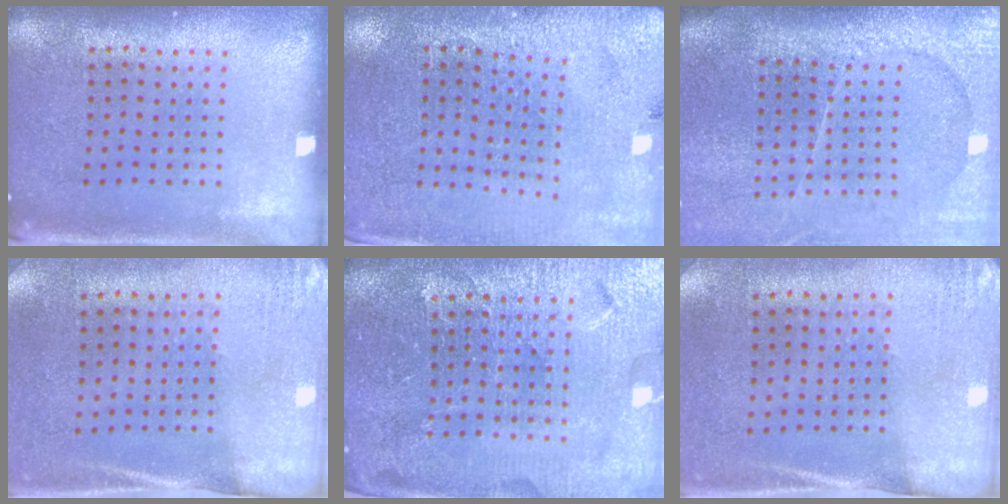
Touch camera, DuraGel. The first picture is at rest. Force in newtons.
{"total": 2.8, "press": 2.8, "slide": 0.3}
{"total": 4.2, "press": 3.4, "slide": 2.4}
{"total": 2.6, "press": 2.3, "slide": 1.3}
{"total": 4.9, "press": 4.6, "slide": 1.7}
{"total": 2.6, "press": 2.3, "slide": 1.3}